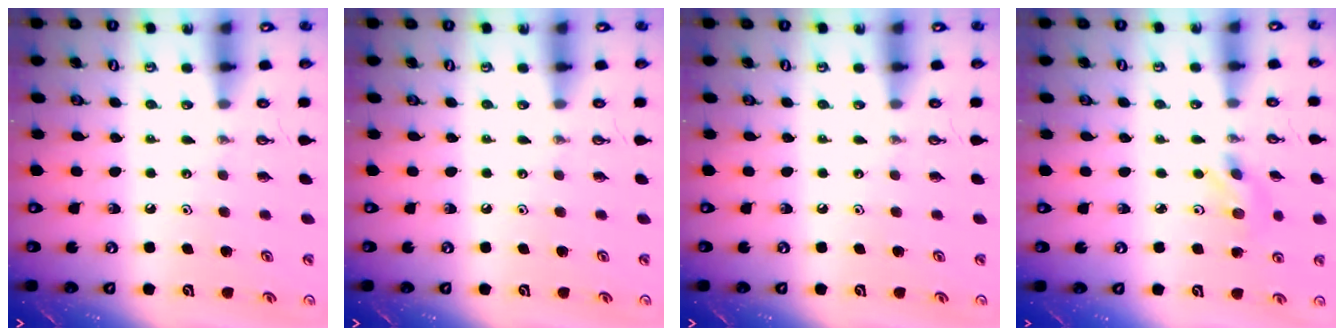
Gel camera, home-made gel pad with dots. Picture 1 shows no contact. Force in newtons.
{"total": 0.0}
{"total": 0.0}
{"total": 2.7, "press": 2.7, "slide": 0.3}